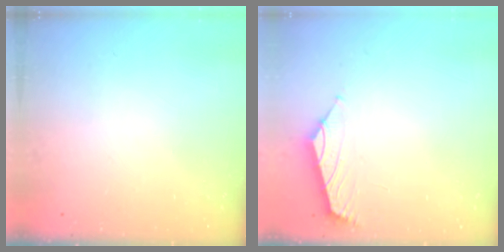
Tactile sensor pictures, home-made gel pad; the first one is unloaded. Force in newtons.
{"total": 0.7, "press": 0.6, "slide": 0.2}